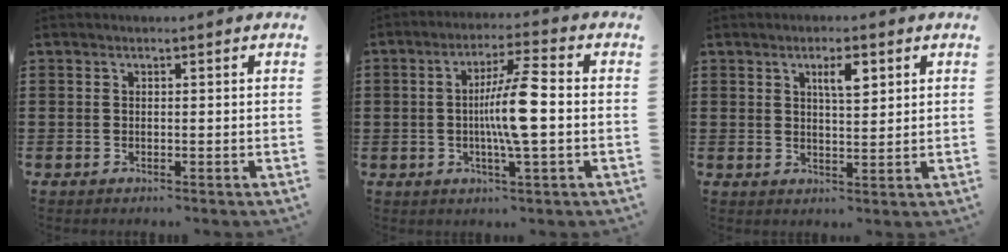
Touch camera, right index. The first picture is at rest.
{"total": 8.8, "force": [-0.6, 0.8, 8.8], "torque": [-0.168, -0.004, -0.020]}
{"total": 3.7, "force": [1.8, 1.1, 3.1], "torque": [-0.057, 0.004, 0.027]}